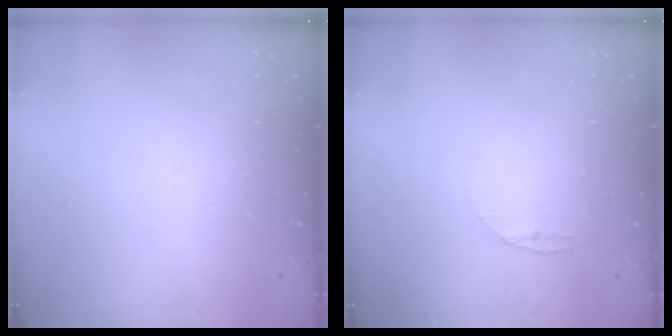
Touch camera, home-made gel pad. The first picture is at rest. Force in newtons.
{"total": 3.8, "press": 3.7, "slide": 0.4}